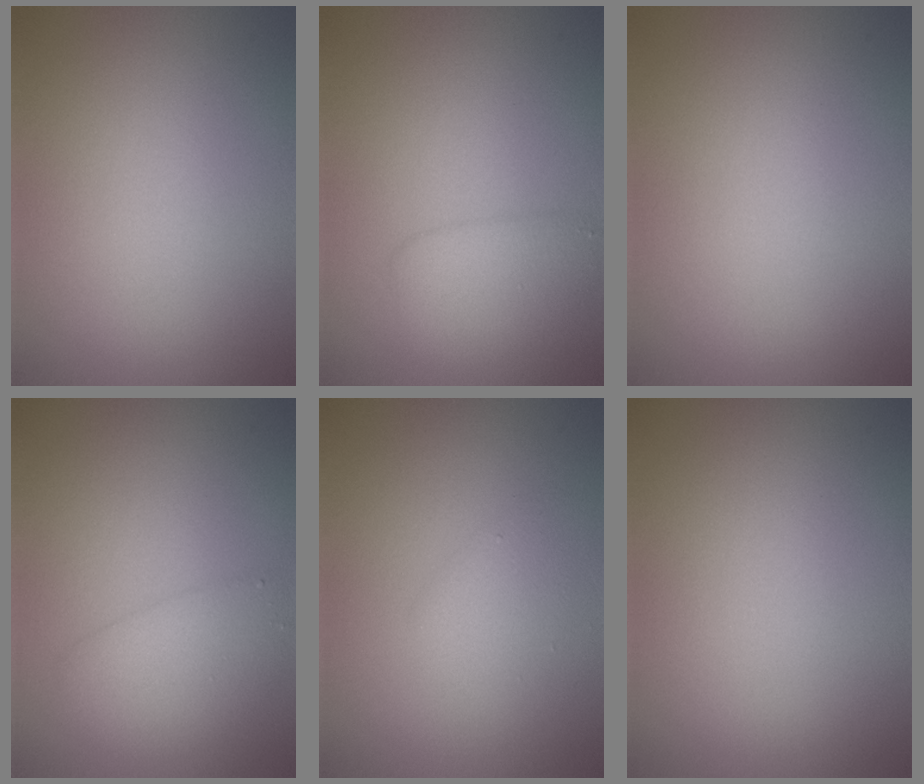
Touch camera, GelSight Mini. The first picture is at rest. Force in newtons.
{"total": 2.8, "press": 2.8, "slide": 0.1}
{"total": 0.0}
{"total": 2.8, "press": 2.8, "slide": 0.1}
{"total": 1.7, "press": 1.7, "slide": 0.1}
{"total": 0.0}